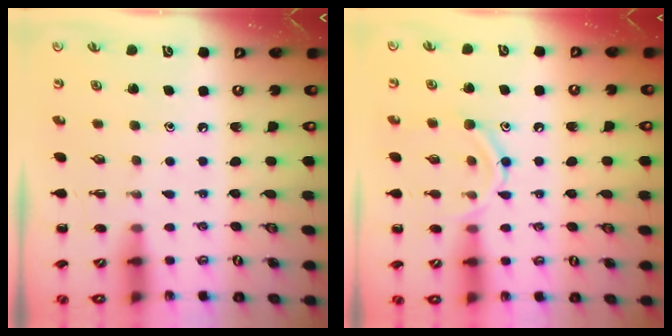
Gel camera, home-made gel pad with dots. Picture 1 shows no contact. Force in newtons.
{"total": 11.6, "press": 11.5, "slide": 1.4}